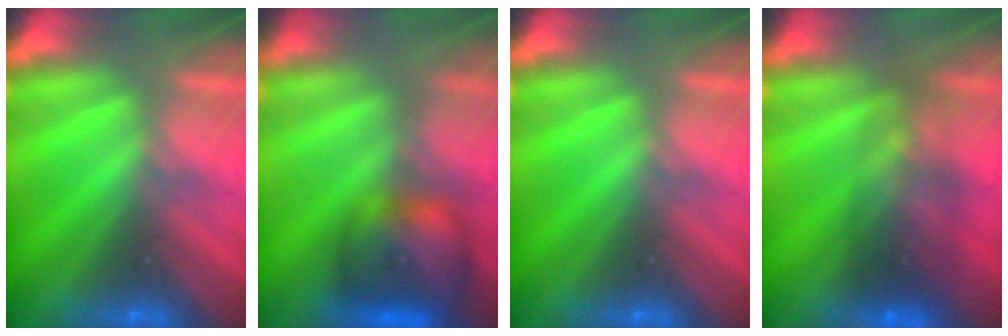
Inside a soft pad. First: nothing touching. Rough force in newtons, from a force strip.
{"total": 9.2}
{"total": 0.0}
{"total": 7.3}